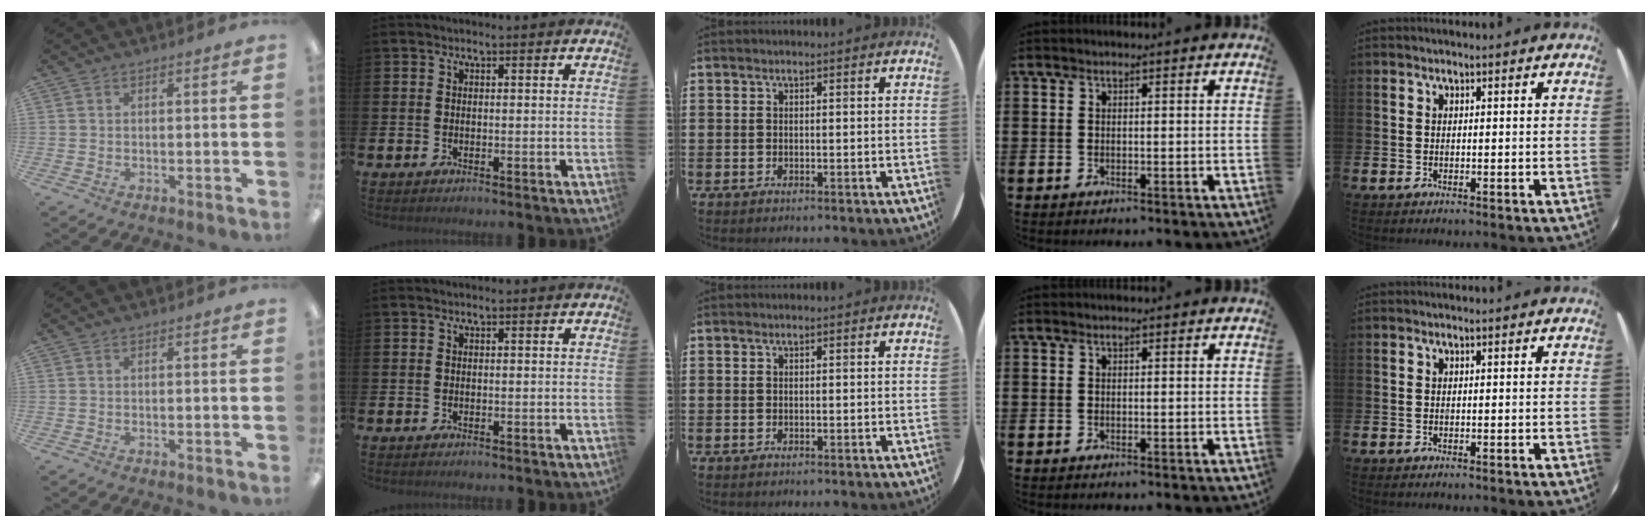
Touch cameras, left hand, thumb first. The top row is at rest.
{}